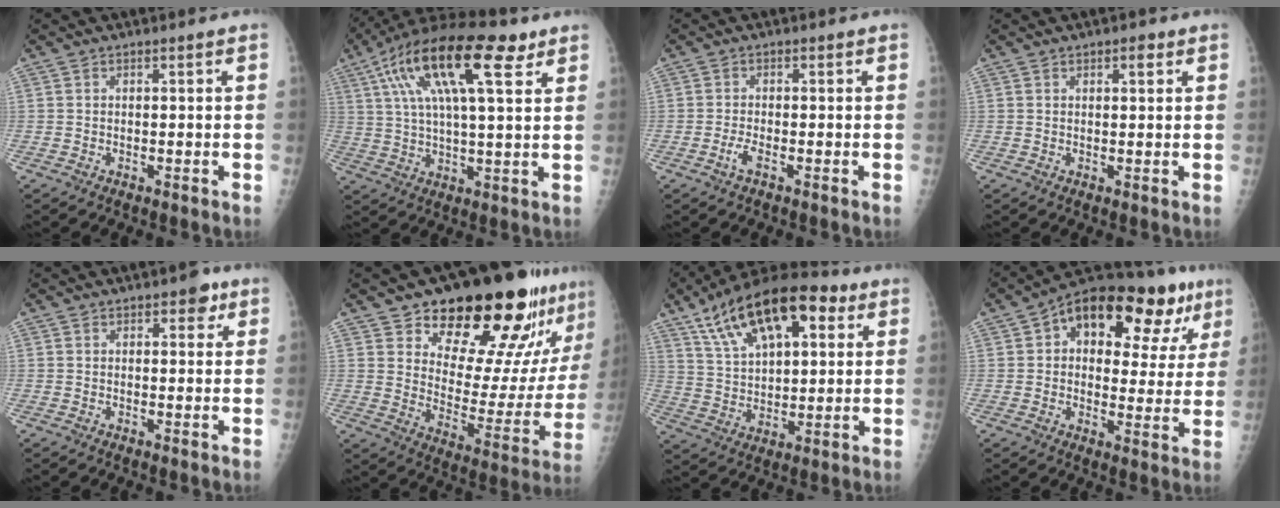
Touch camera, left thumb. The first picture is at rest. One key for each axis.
{"total": 20.5, "fx": 9.5, "fy": 6.7, "fz": 16.8, "tx": -0.303, "ty": 0.009, "tz": 0.160}
{"total": 2.0, "fx": -1.0, "fy": 0.6, "fz": 1.7, "tx": -0.041, "ty": 0.002, "tz": -0.024}
{"total": 2.0, "fx": 1.1, "fy": 1.0, "fz": 1.4, "tx": -0.011, "ty": -0.003, "tz": 0.014}
{"total": 3.1, "fx": 1.7, "fy": 1.8, "fz": 1.9, "tx": -0.003, "ty": -0.003, "tz": 0.017}
{"total": 24.9, "fx": 18.0, "fy": 9.3, "fz": 14.5, "tx": -0.157, "ty": -0.102, "tz": 0.253}
{"total": 21.6, "fx": 10.4, "fy": 10.4, "fz": 15.8, "tx": -0.242, "ty": -0.003, "tz": 0.181}
{"total": 20.9, "fx": 9.3, "fy": 10.6, "fz": 15.4, "tx": -0.173, "ty": 0.020, "tz": 0.129}